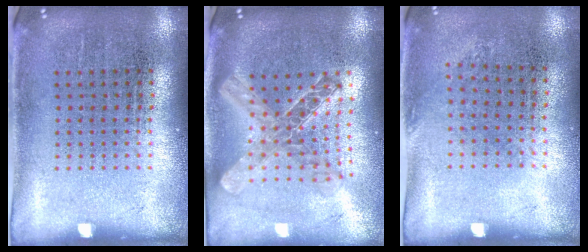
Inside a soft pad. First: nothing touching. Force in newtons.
{"total": 2.1, "press": 1.8, "slide": 1.2}
{"total": 0.9, "press": 0.7, "slide": 0.6}